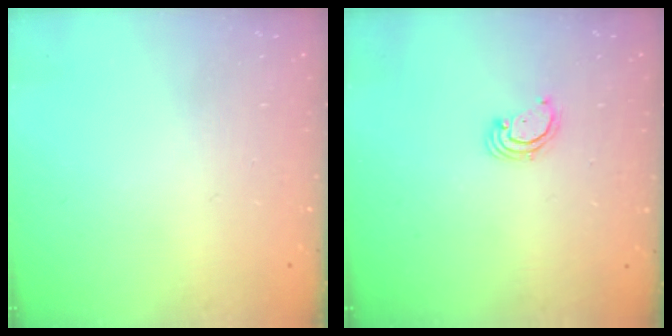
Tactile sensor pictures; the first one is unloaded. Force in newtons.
{"total": 2.8, "press": 2.8, "slide": 0.2}